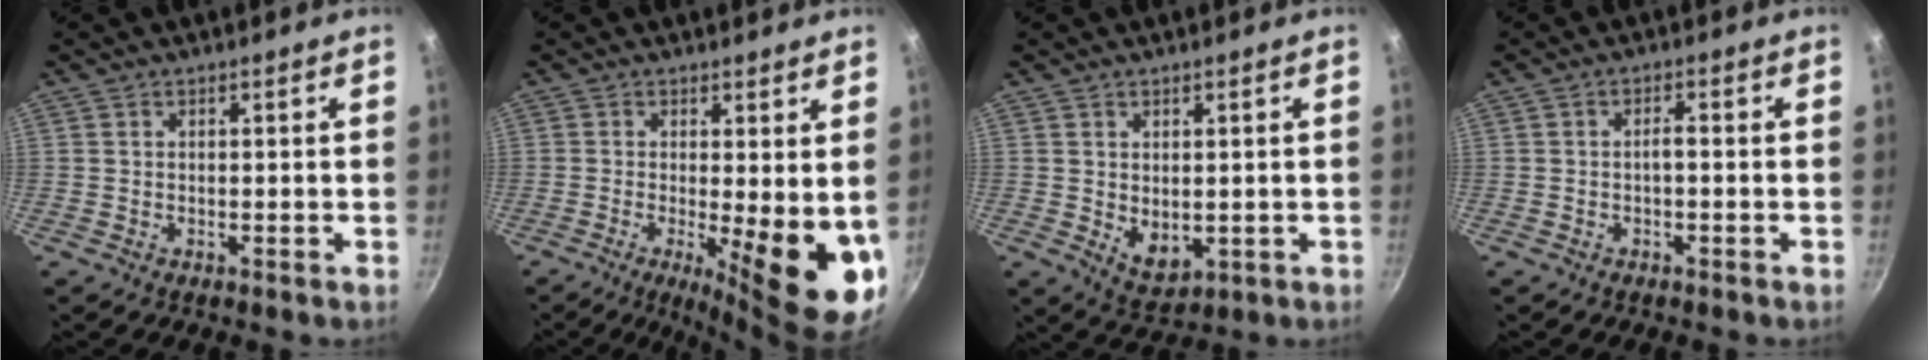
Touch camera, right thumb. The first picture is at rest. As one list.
[{"total": 13.3, "force": [-1.7, 3.7, 12.7], "torque": [-0.153, -0.021, -0.017]}, {"total": 5.8, "force": [0.5, 3.9, 4.2], "torque": [-0.051, -0.018, 0.023]}, {"total": 1.6, "force": [-0.6, 0.5, 1.5], "torque": [-0.031, 0.013, -0.012]}]